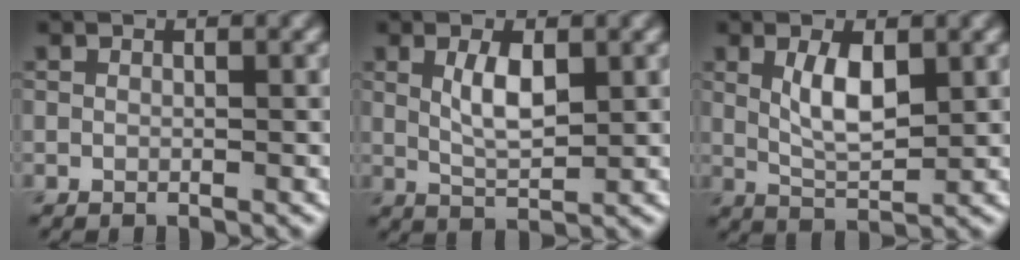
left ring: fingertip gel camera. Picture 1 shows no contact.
{"total": 3.3, "force": [0.9, 1.2, 2.9], "torque": [-0.060, -0.001, 0.018]}
{"total": 3.9, "force": [1.0, 1.5, 3.5], "torque": [-0.070, -0.002, 0.022]}